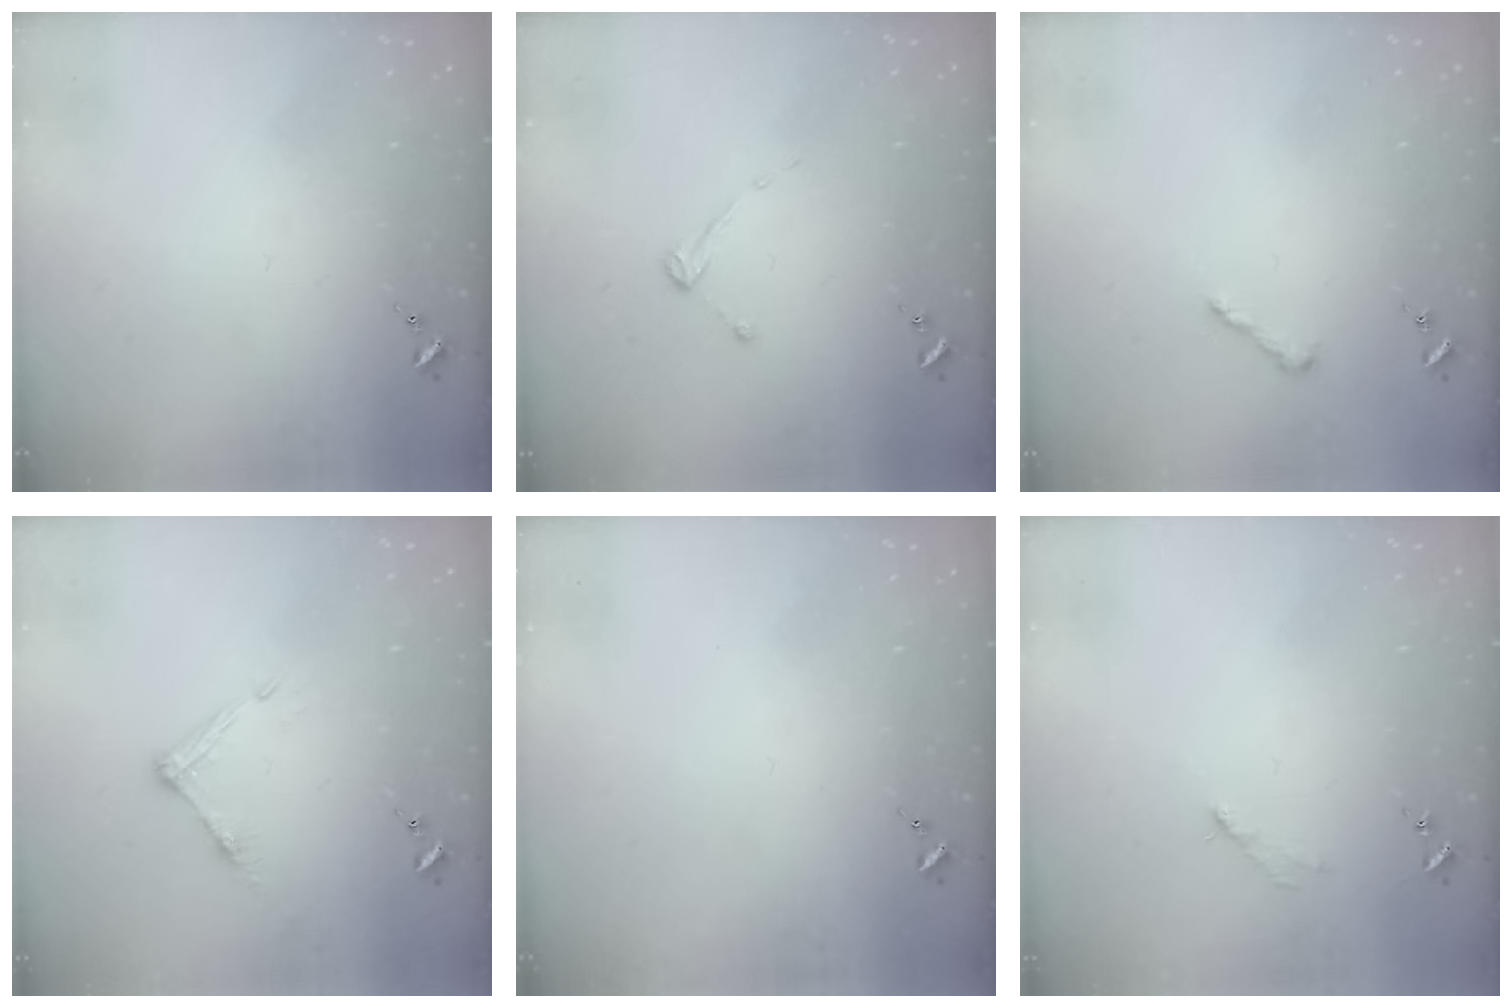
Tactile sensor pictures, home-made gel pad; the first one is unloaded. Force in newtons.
{"total": 2.7, "press": 2.7, "slide": 0.3}
{"total": 4.3, "press": 4.3, "slide": 0.5}
{"total": 6.8, "press": 6.7, "slide": 0.4}
{"total": 0.0}
{"total": 2.6, "press": 2.6, "slide": 0.3}